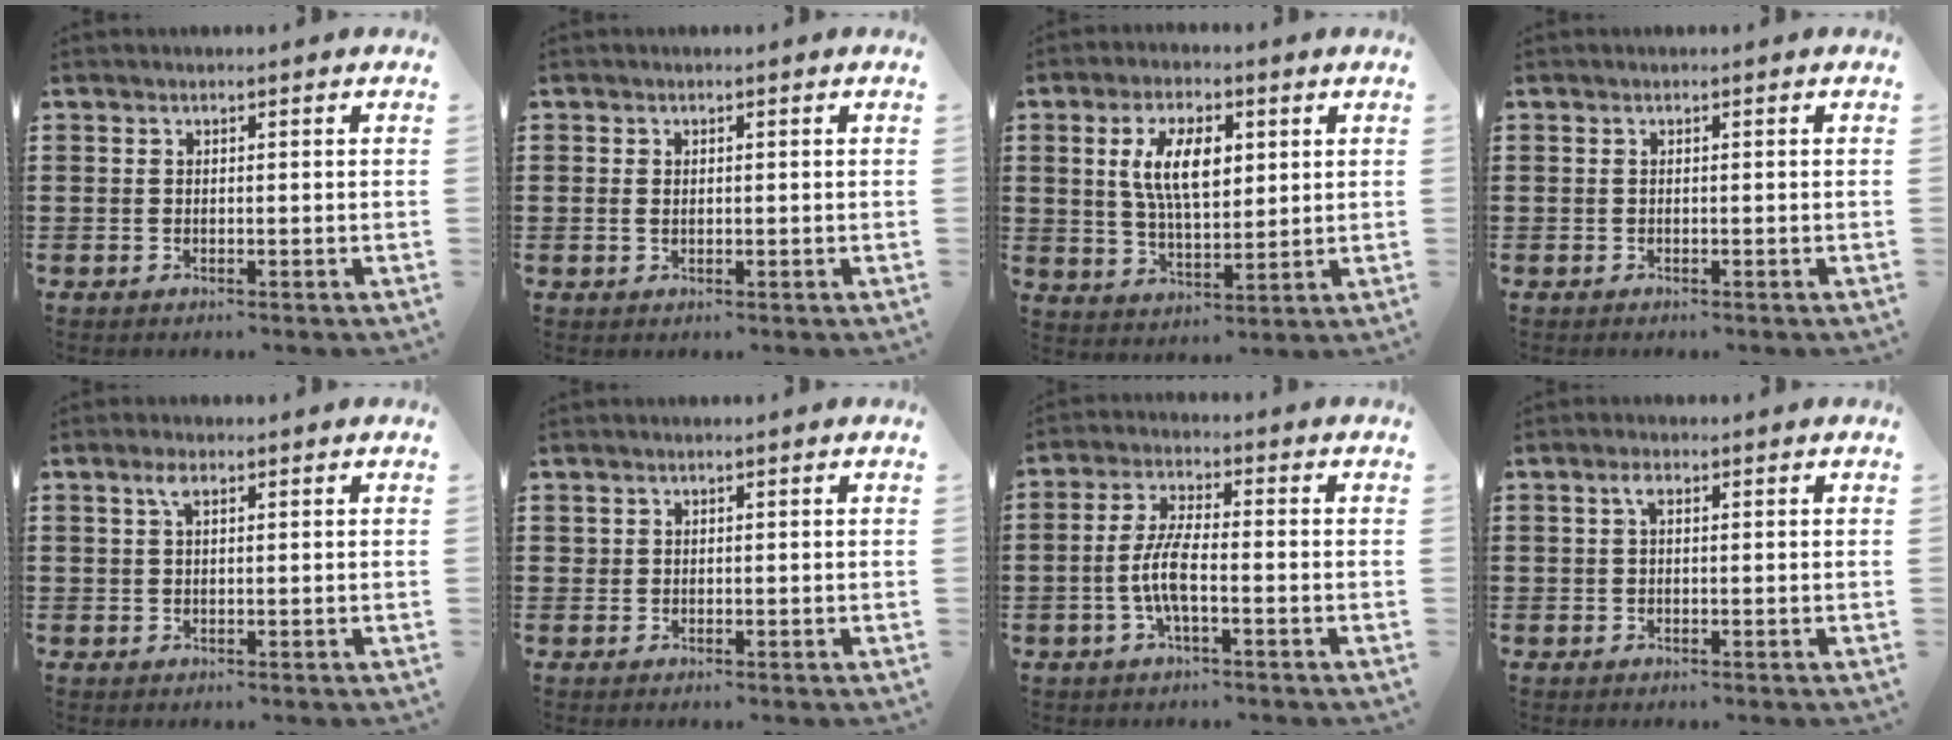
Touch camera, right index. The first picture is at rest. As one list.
[{"total": 0.9, "force": [0.1, 0.5, 0.7], "torque": [-0.015, 0.003, 0.001]}, {"total": 8.8, "force": [2.6, 4.1, 7.4], "torque": [-0.152, 0.014, 0.045]}, {"total": 0.0}, {"total": 2.3, "force": [1.1, 0.9, 1.8], "torque": [-0.042, 0.005, 0.018]}, {"total": 0.9, "force": [0.5, 0.7, 0.1], "torque": [-0.003, 0.003, 0.011]}, {"total": 6.0, "force": [-1.6, 1.7, 5.5], "torque": [-0.125, -0.005, -0.037]}, {"total": 1.8, "force": [0.5, 0.8, 1.6], "torque": [-0.034, 0.007, 0.007]}]